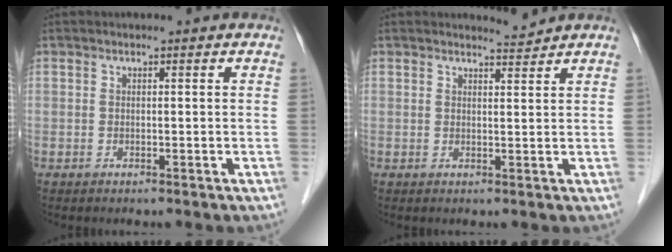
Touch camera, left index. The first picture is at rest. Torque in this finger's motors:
{"motor_torque": [0.16, -0.26, 0.00, 0.00]}